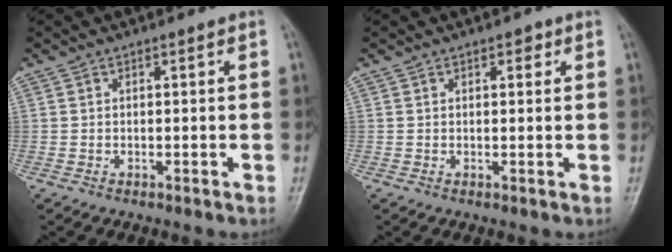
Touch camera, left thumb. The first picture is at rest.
{"total": 1.8, "force": [1.0, 0.9, 1.3], "torque": [-0.010, -0.001, 0.011]}